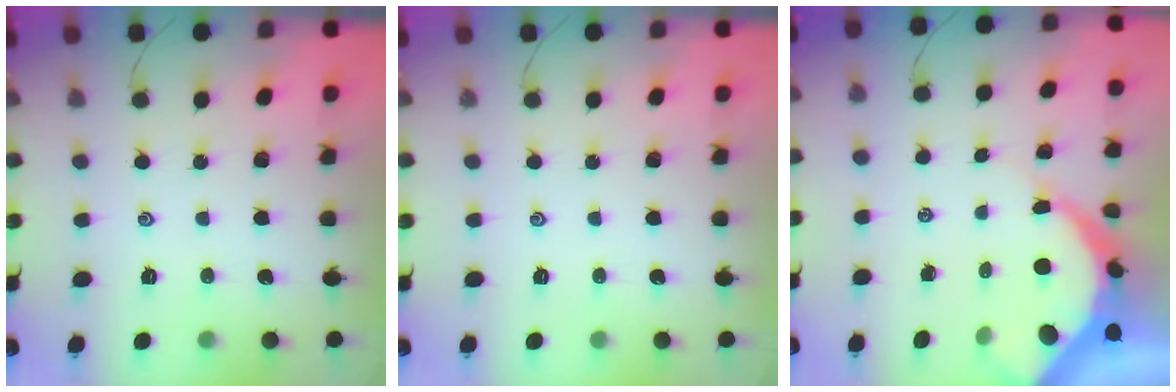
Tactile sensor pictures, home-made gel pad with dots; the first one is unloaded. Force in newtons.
{"total": 0.0}
{"total": 9.3, "press": 9.3, "slide": 1.0}